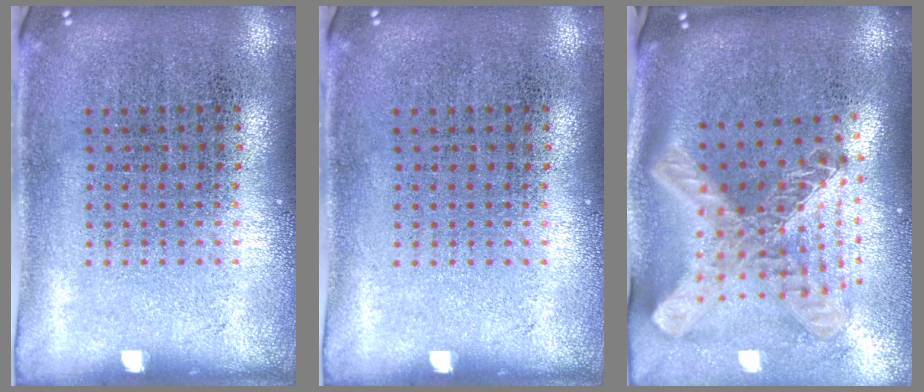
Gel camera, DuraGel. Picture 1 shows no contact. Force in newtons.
{"total": 0.0}
{"total": 3.0, "press": 2.1, "slide": 2.1}